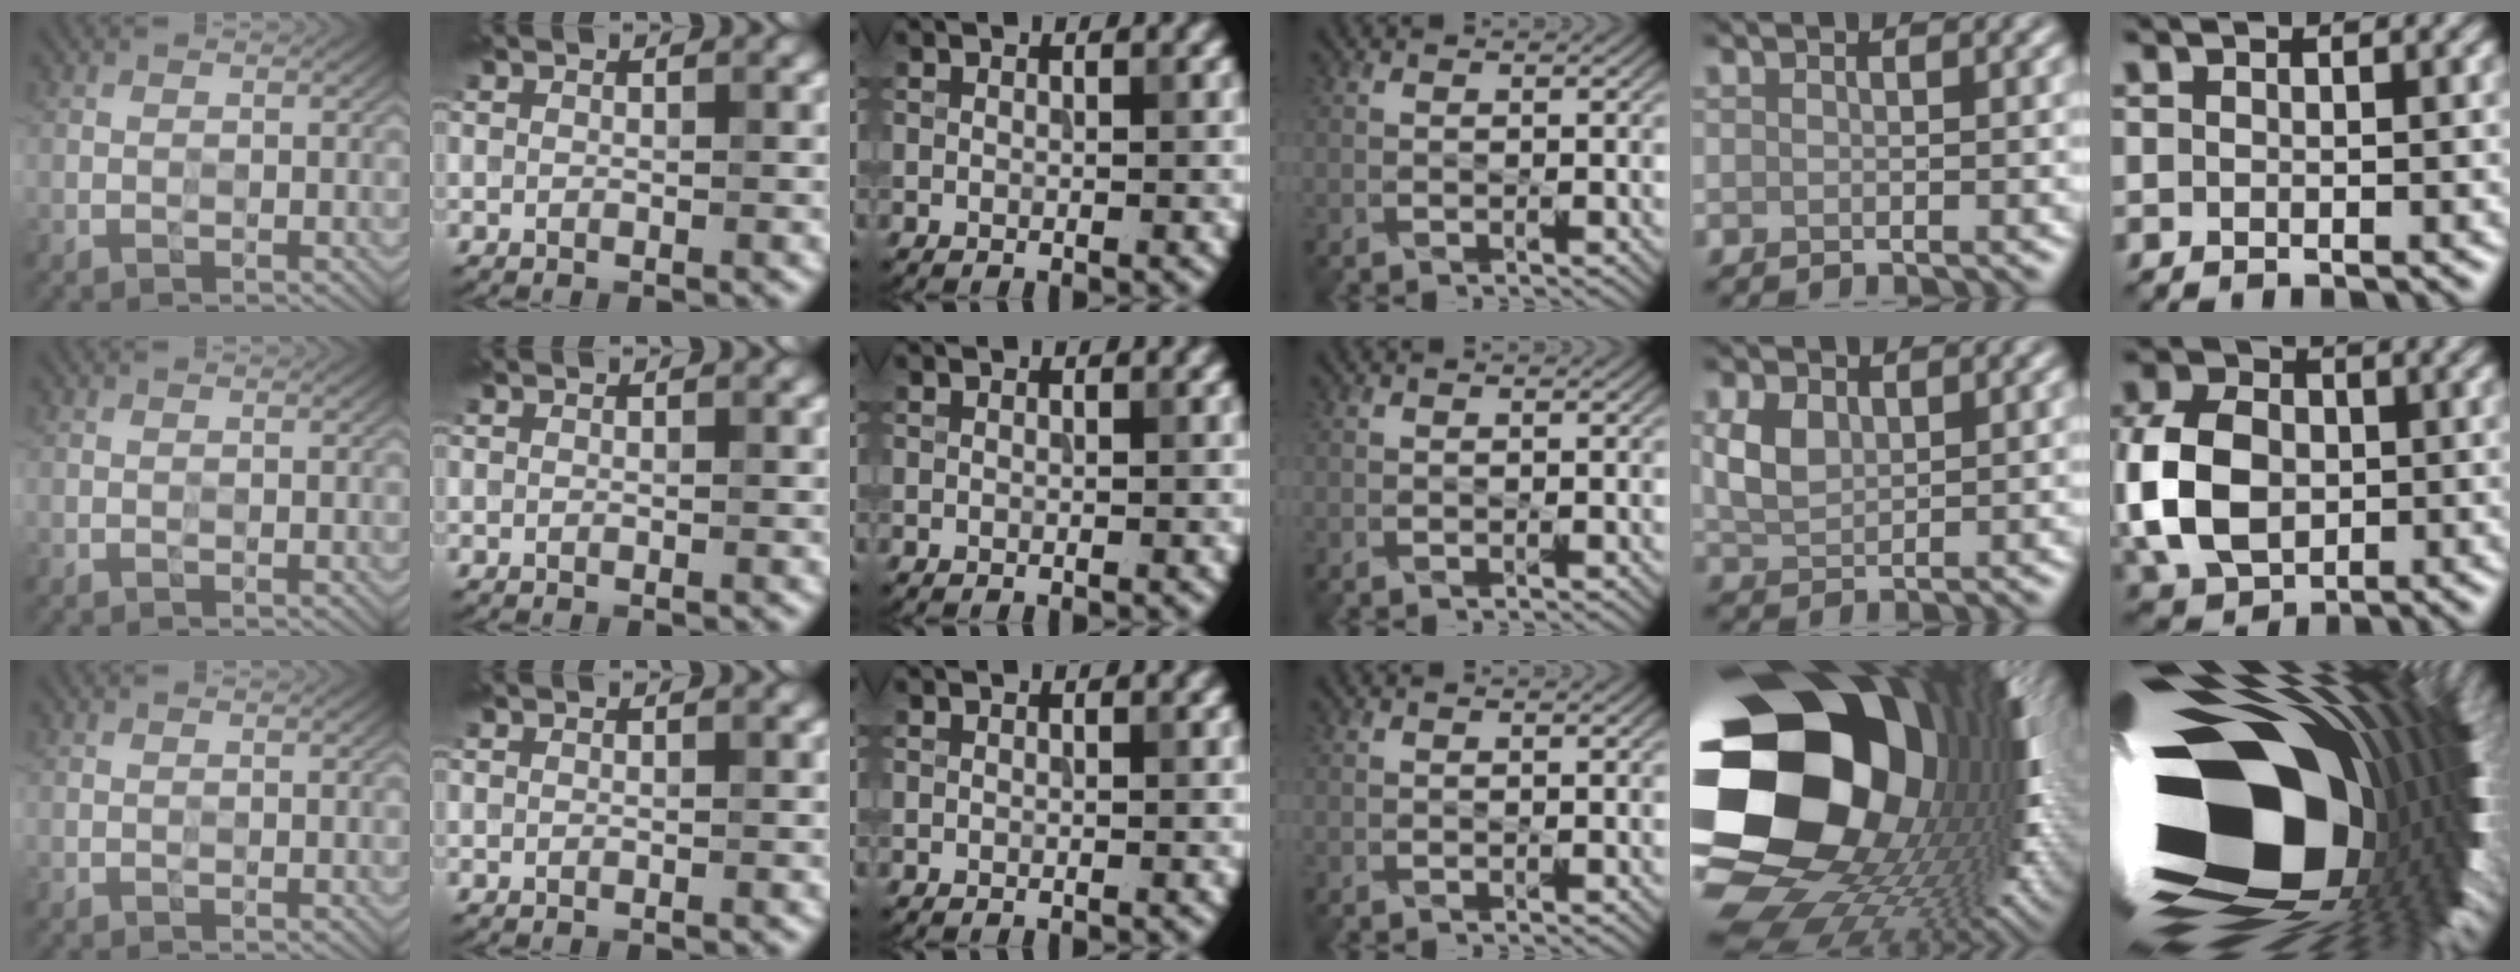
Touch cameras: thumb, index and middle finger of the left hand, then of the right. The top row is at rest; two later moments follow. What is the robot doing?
{"motion": "press", "object": "button"}